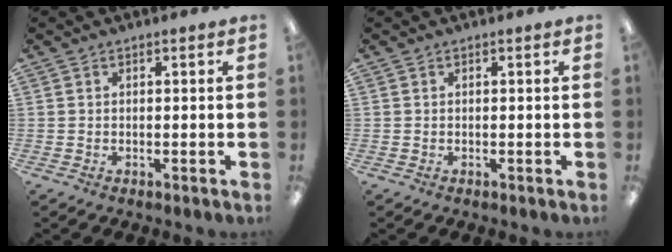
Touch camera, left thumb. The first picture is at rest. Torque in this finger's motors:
{"motor_torque": [0.00, 0.00, -0.01, -0.01, 0.00]}